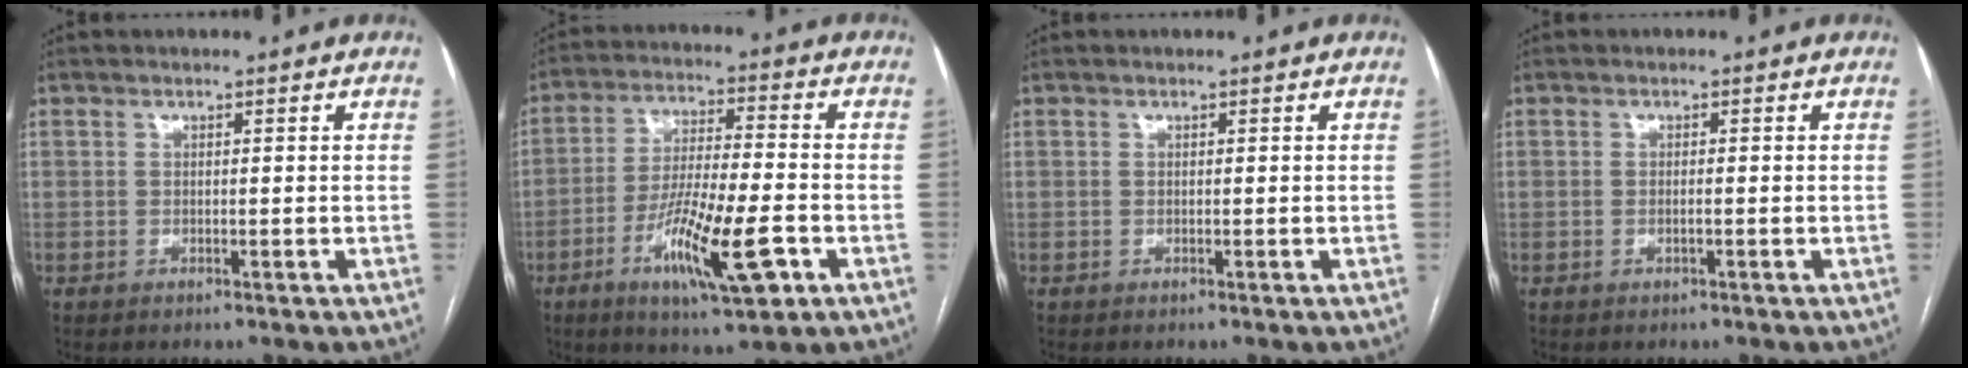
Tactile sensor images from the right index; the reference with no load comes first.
{"total": 14.0, "force": [-5.5, 2.1, 12.7], "torque": [-0.230, -0.015, -0.091]}
{"total": 0.0}
{"total": 0.8, "force": [-0.3, 0.0, 0.7], "torque": [-0.014, 0.000, -0.004]}